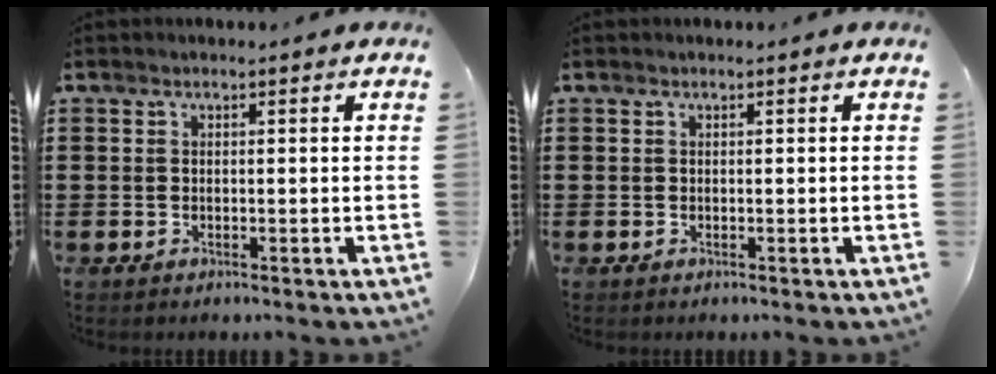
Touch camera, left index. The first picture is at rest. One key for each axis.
{"total": 0.0}